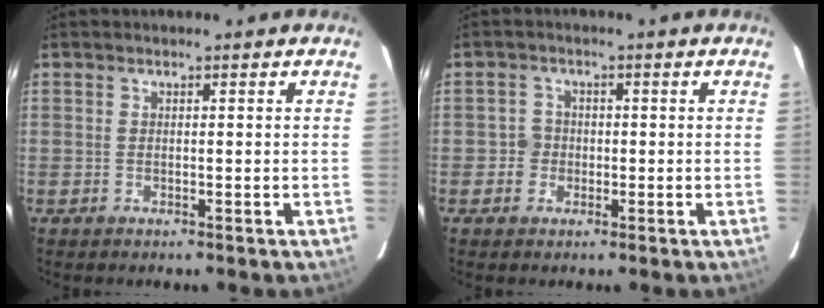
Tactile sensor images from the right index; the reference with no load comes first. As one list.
[{"total": 2.8, "force": [-0.8, 2.6, 0.2], "torque": [-0.001, 0.010, -0.015]}]